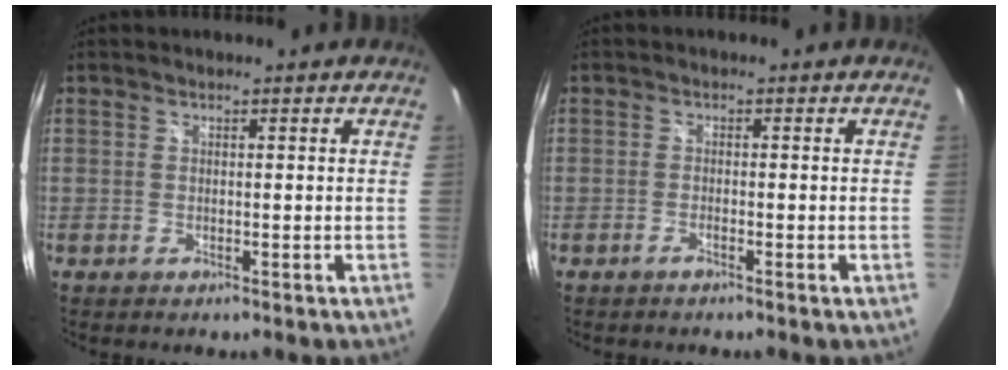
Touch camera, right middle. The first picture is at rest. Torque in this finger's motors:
{"motor_torque": [-0.07, 0.04, -0.03, -0.01]}